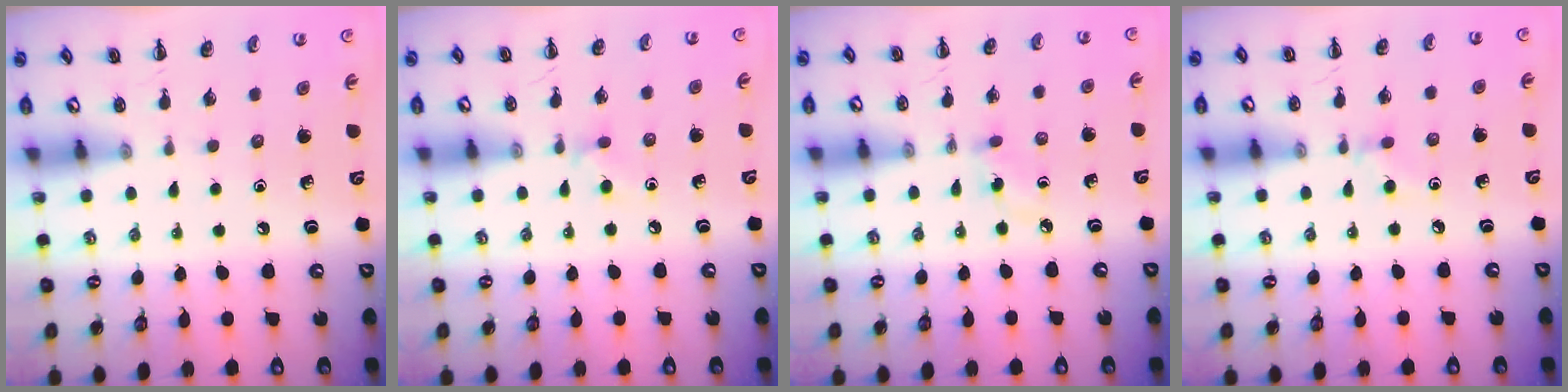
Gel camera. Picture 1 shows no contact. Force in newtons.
{"total": 4.5, "press": 4.2, "slide": 1.4}
{"total": 3.8, "press": 3.4, "slide": 1.5}
{"total": 3.2, "press": 3.0, "slide": 1.2}